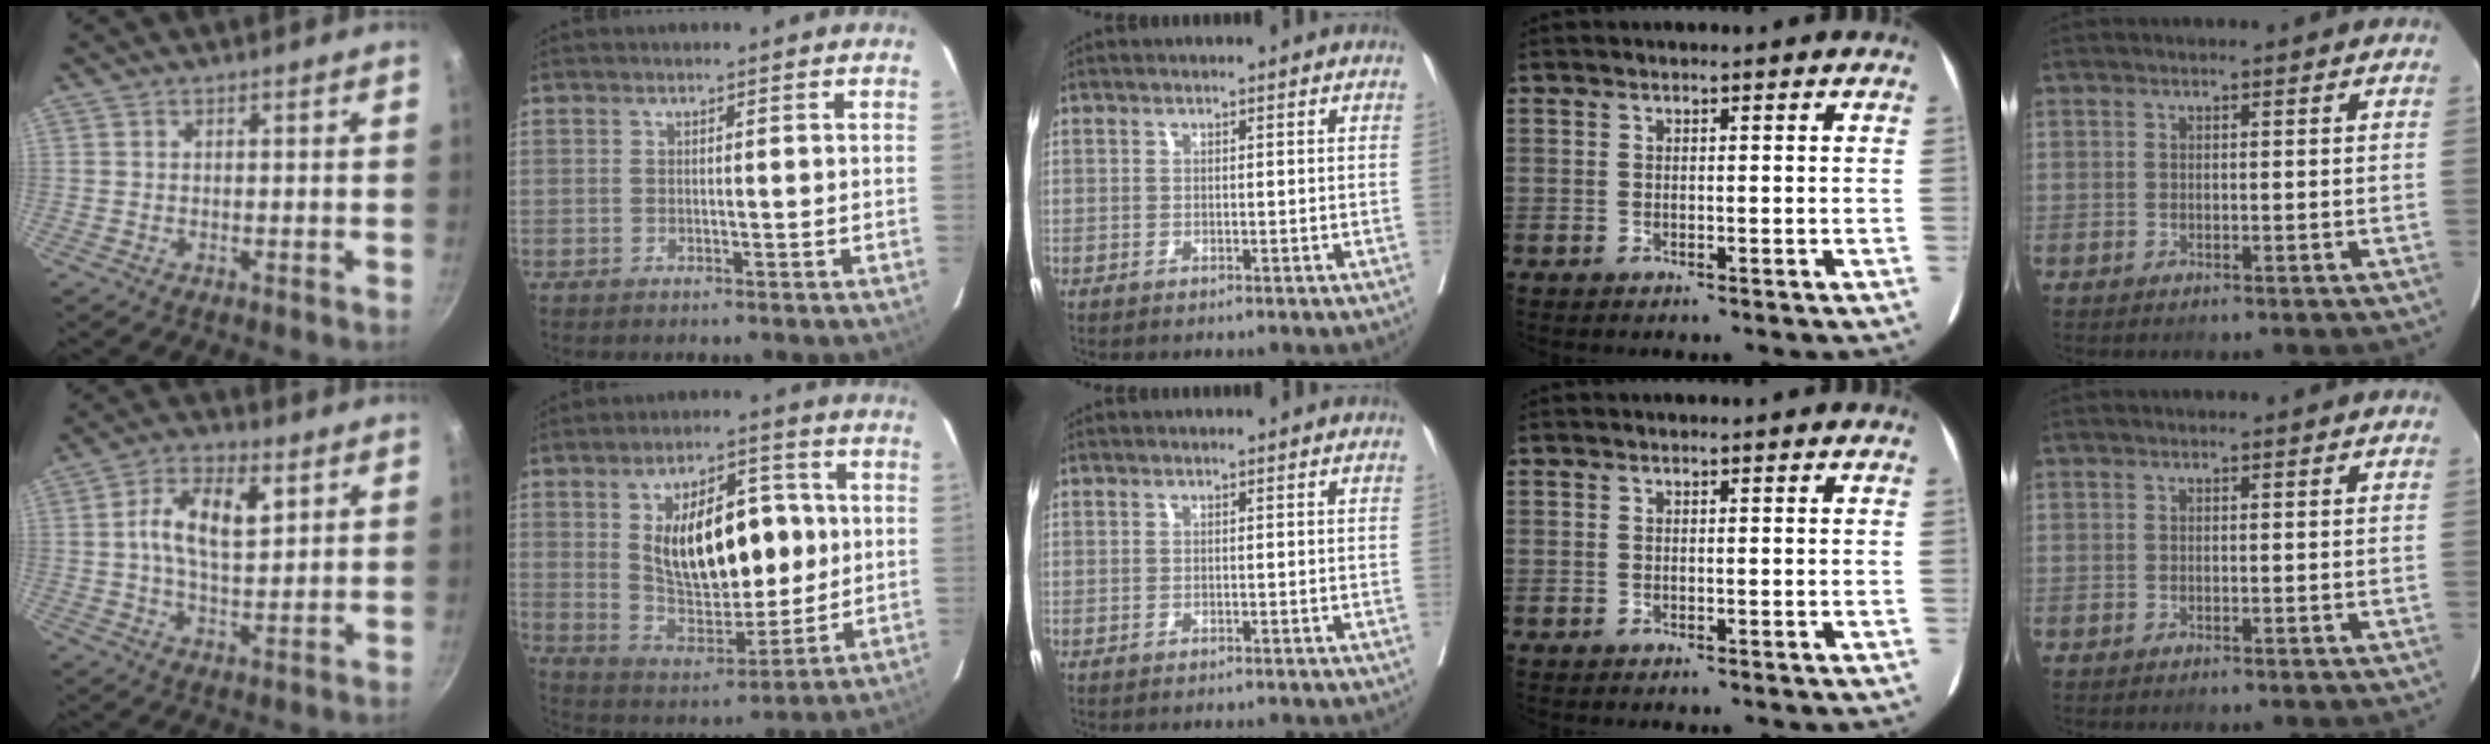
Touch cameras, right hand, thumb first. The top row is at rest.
{"thumb": {"total": 10.9, "force": [2.8, 5.4, 9.0], "torque": [-0.152, 0.001, 0.047]}, "index": {"total": 16.2, "force": [2.5, 7.6, 14.1], "torque": [-0.238, 0.010, 0.052]}, "middle": {"total": 3.1, "force": [-3.0, 0.1, 0.8], "torque": [-0.008, -0.009, -0.037]}}